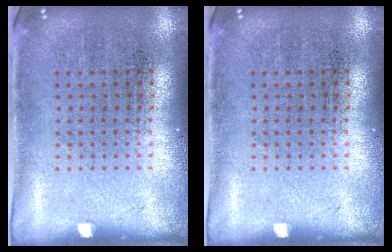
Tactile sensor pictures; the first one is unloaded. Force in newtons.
{"total": 0.0}